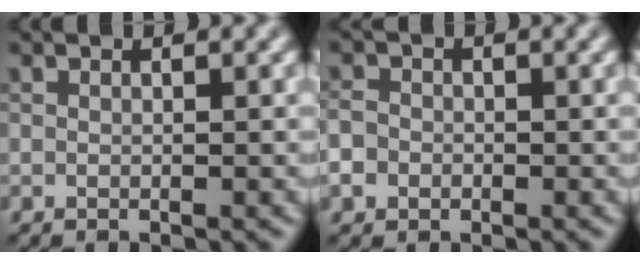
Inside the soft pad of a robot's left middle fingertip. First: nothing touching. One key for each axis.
{"total": 2.2, "fx": -0.8, "fy": 1.9, "fz": 0.8, "tx": -0.008, "ty": 0.000, "tz": -0.017}